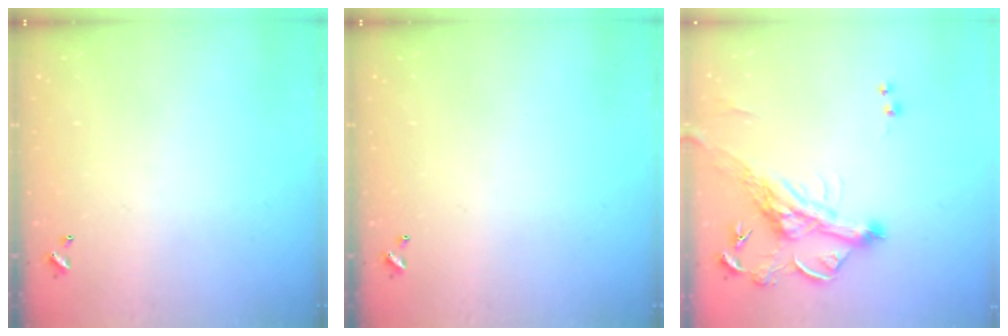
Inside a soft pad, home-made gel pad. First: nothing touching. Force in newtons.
{"total": 0.0}
{"total": 6.5, "press": 6.3, "slide": 1.6}